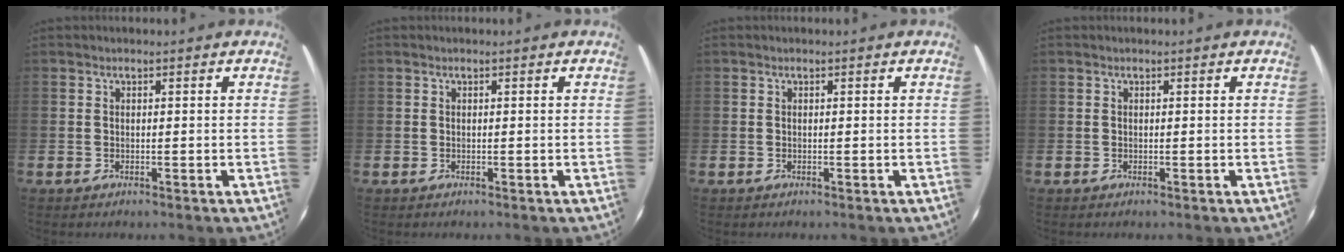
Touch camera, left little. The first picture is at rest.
{"total": 0.0}
{"total": 0.0}
{"total": 0.0}